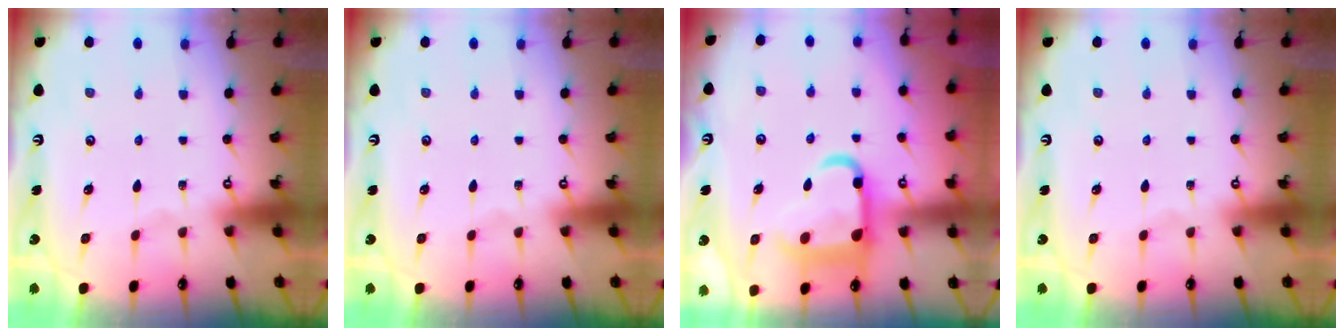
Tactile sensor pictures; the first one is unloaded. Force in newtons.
{"total": 0.0}
{"total": 14.1, "press": 14.0, "slide": 1.7}
{"total": 0.0}